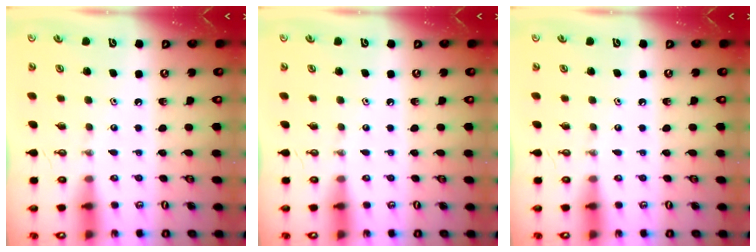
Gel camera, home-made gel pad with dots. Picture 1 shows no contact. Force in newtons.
{"total": 0.0}
{"total": 0.0}